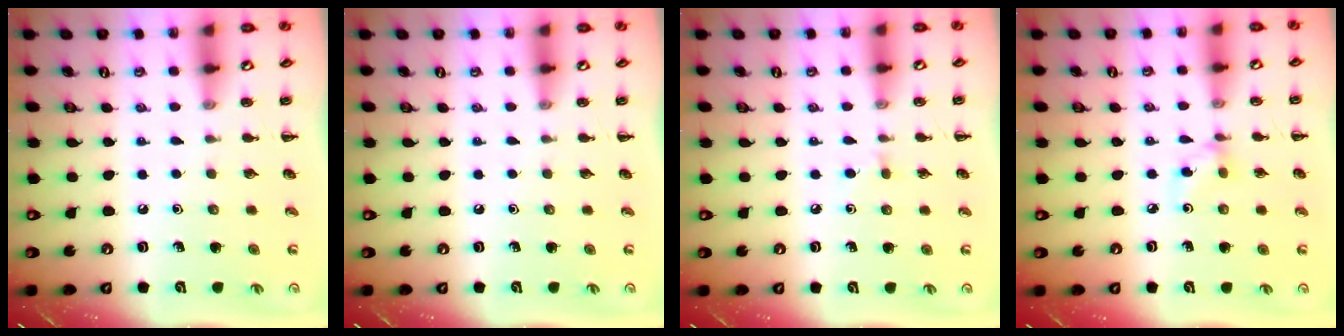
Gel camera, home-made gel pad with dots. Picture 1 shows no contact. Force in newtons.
{"total": 0.0}
{"total": 3.2, "press": 3.1, "slide": 1.1}
{"total": 3.5, "press": 3.3, "slide": 1.2}